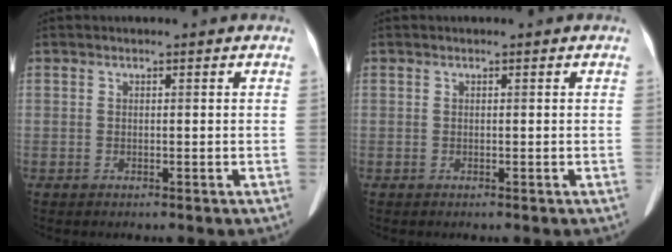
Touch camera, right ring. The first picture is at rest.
{"total": 0.0}